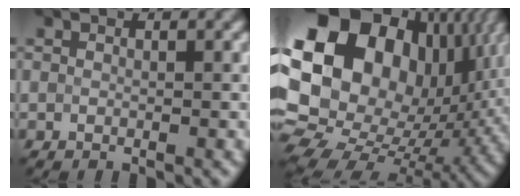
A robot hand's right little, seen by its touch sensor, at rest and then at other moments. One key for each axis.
{"total": 23.5, "fx": 4.2, "fy": 17.6, "fz": 14.9, "tx": -0.322, "ty": 0.011, "tz": 0.049}